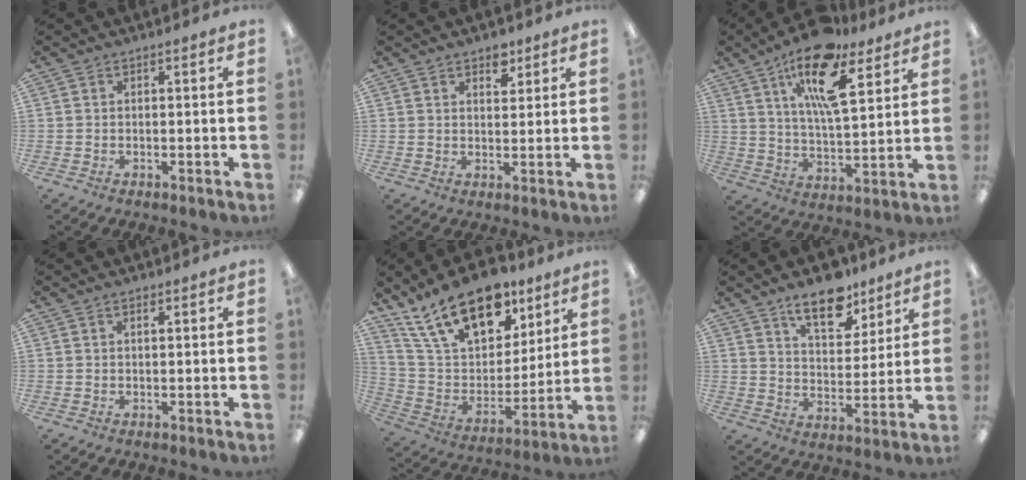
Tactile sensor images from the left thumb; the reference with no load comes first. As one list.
[{"total": 4.4, "force": [3.2, 2.4, 1.8], "torque": [0.000, -0.020, 0.051]}, {"total": 17.7, "force": [10.8, 6.6, 12.3], "torque": [-0.208, -0.046, 0.181]}, {"total": 0.8, "force": [0.6, 0.3, 0.4], "torque": [-0.003, -0.002, 0.010]}, {"total": 22.7, "force": [14.7, 11.7, 12.8], "torque": [-0.232, -0.072, 0.263]}, {"total": 13.2, "force": [9.8, 6.0, 6.4], "torque": [-0.088, -0.055, 0.174]}]